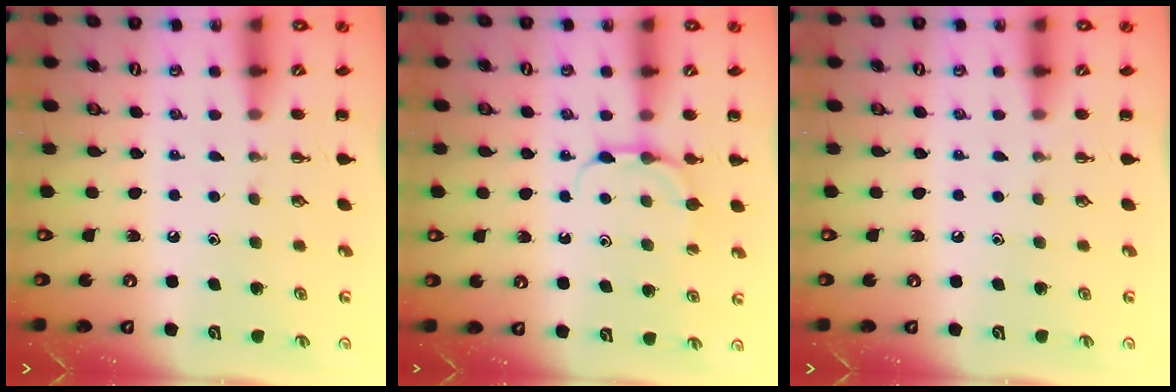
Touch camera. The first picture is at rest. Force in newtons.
{"total": 5.5, "press": 5.3, "slide": 1.4}
{"total": 0.0}